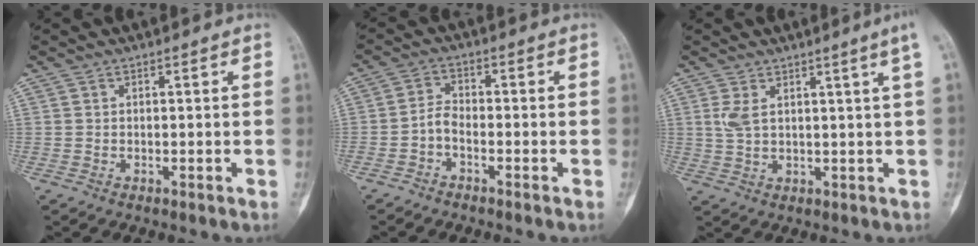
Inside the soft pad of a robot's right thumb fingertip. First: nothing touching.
{"total": 3.0, "force": [-1.6, 1.4, 2.1], "torque": [-0.038, 0.018, -0.038]}
{"total": 6.6, "force": [2.8, 0.2, 6.0], "torque": [-0.109, -0.015, 0.055]}